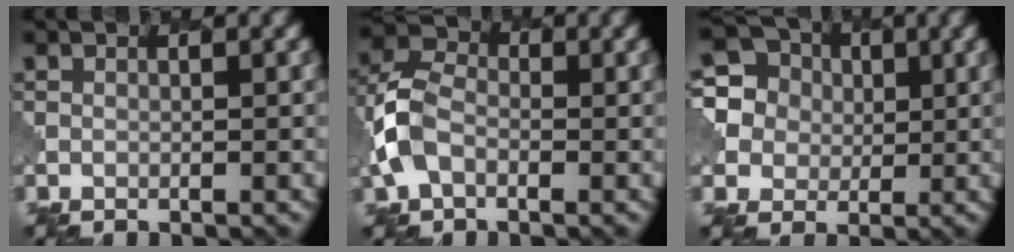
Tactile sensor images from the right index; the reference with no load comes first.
{"total": 4.7, "force": [-1.1, 3.4, 3.0], "torque": [-0.075, 0.008, -0.032]}
{"total": 8.0, "force": [2.5, 7.1, 2.6], "torque": [-0.077, 0.033, 0.038]}